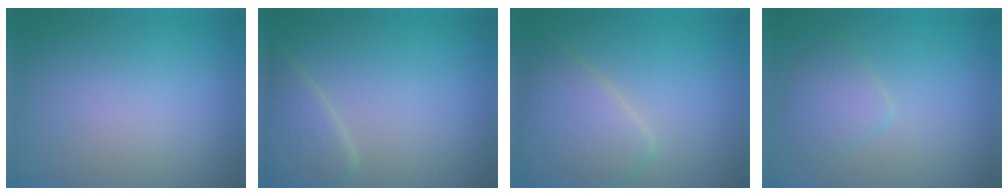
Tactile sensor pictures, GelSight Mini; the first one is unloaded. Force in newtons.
{"total": 2.7, "press": 2.6, "slide": 0.2}
{"total": 4.7, "press": 4.7, "slide": 0.1}
{"total": 2.1, "press": 2.1, "slide": 0.1}